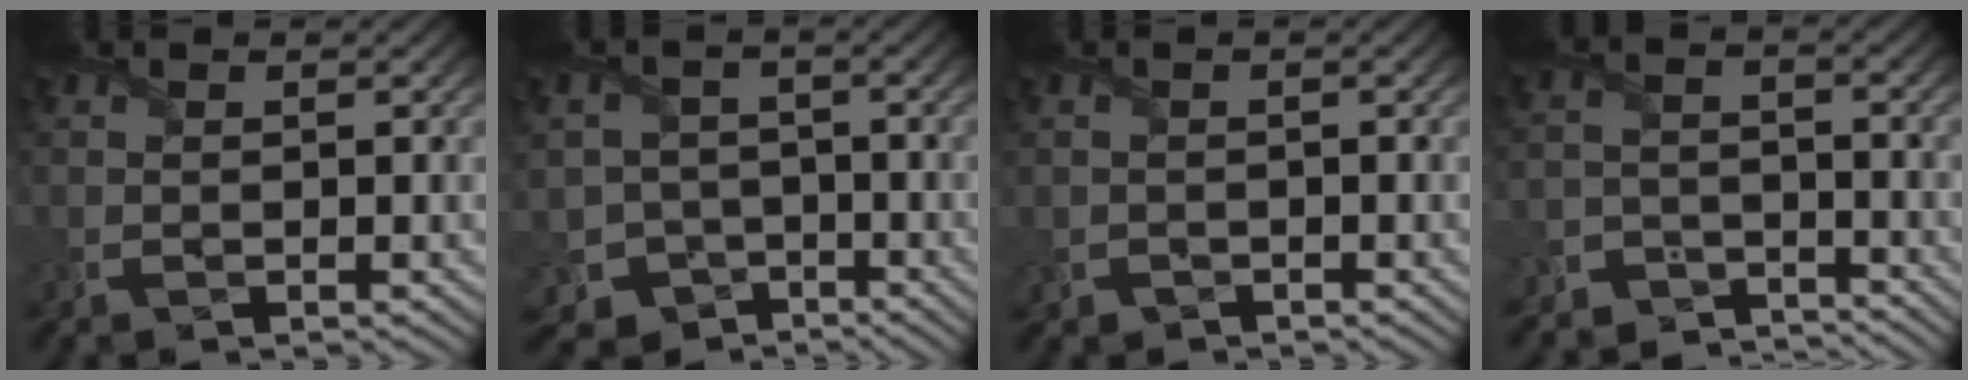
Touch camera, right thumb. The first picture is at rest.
{"total": 8.2, "force": [-4.6, 6.6, 1.6], "torque": [-0.045, -0.021, -0.095]}
{"total": 1.3, "force": [-0.8, 1.0, 0.1], "torque": [-0.003, -0.007, -0.016]}
{"total": 5.0, "force": [-4.9, 1.2, 0.1], "torque": [0.007, -0.004, -0.102]}